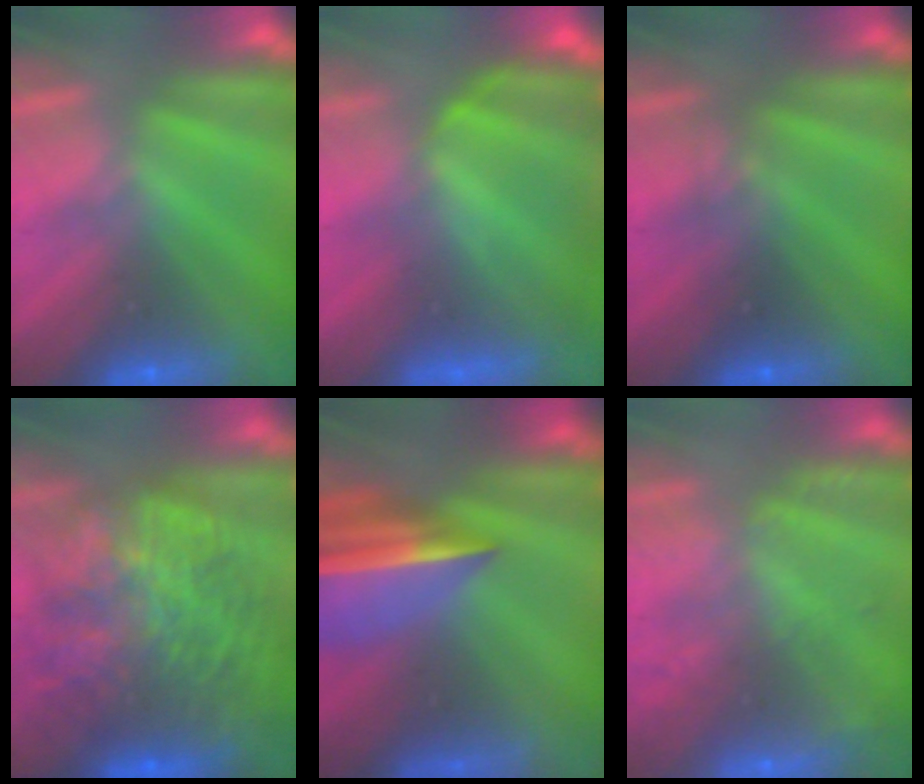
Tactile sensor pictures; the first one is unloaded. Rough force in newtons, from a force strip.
{"total": 6.7}
{"total": 2.3}
{"total": 7.5}
{"total": 6.7}
{"total": 5.6}